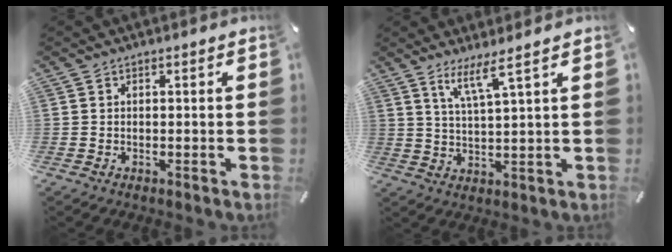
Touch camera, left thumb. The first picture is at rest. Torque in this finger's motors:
{"motor_torque": [0.05, 0.02, 0.21, -0.06, 0.02]}